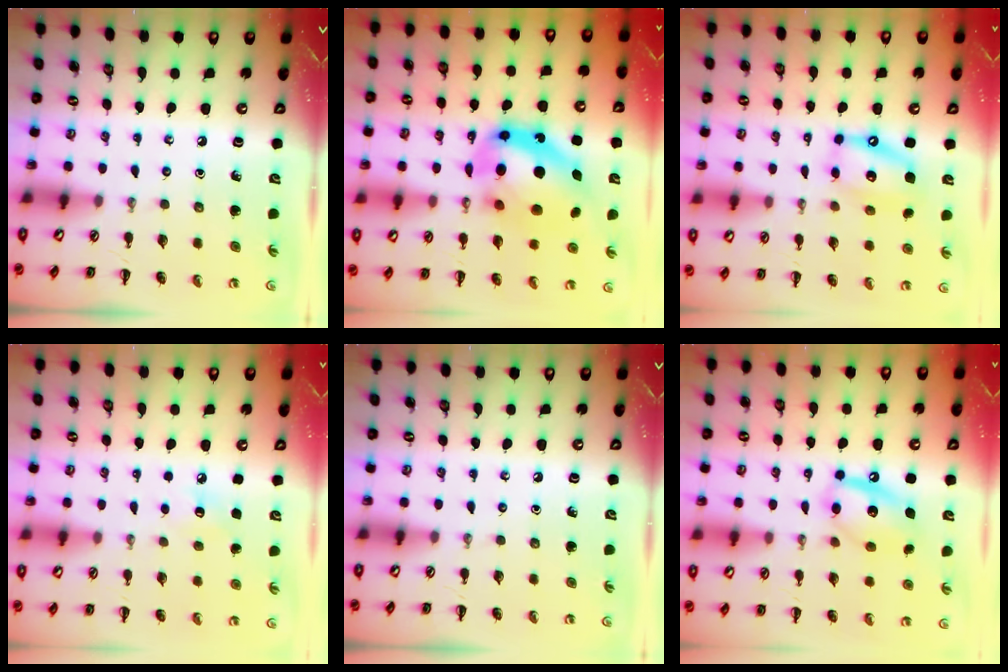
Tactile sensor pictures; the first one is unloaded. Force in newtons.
{"total": 18.5, "press": 17.9, "slide": 4.9}
{"total": 12.8, "press": 12.4, "slide": 3.1}
{"total": 4.7, "press": 4.6, "slide": 1.0}
{"total": 0.0}
{"total": 13.5, "press": 13.4, "slide": 2.0}